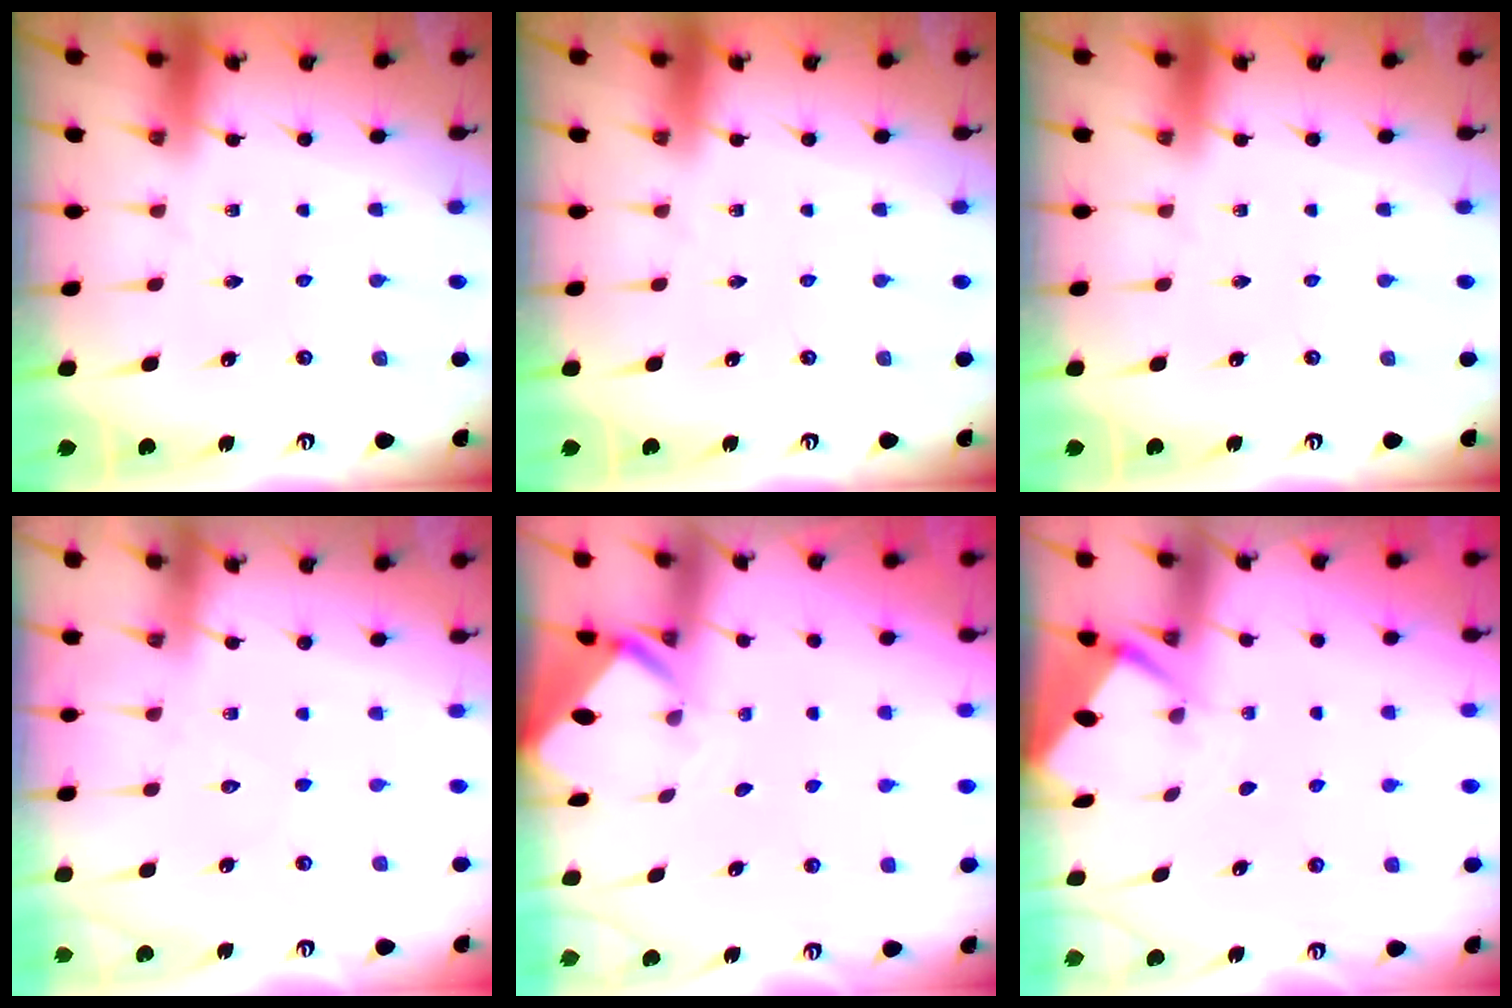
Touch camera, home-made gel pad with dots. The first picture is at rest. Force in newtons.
{"total": 0.0}
{"total": 0.0}
{"total": 5.7, "press": 5.6, "slide": 0.6}
{"total": 3.1, "press": 3.1, "slide": 0.2}
{"total": 2.9, "press": 2.8, "slide": 0.3}